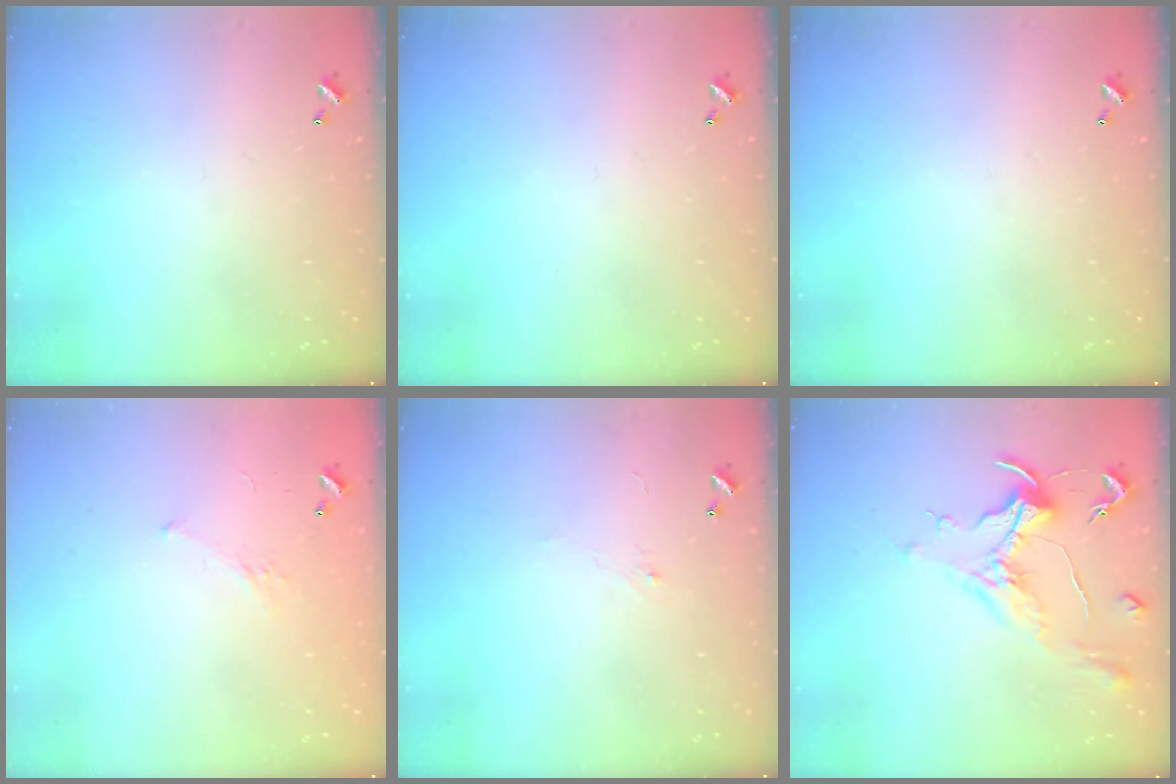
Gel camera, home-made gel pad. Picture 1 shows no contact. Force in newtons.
{"total": 0.0}
{"total": 0.0}
{"total": 3.2, "press": 3.1, "slide": 1.0}
{"total": 0.7, "press": 0.4, "slide": 0.6}
{"total": 1.7, "press": 1.6, "slide": 0.6}